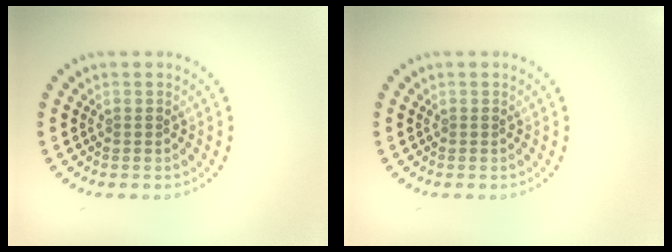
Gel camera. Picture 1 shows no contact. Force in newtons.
{"total": 0.0}